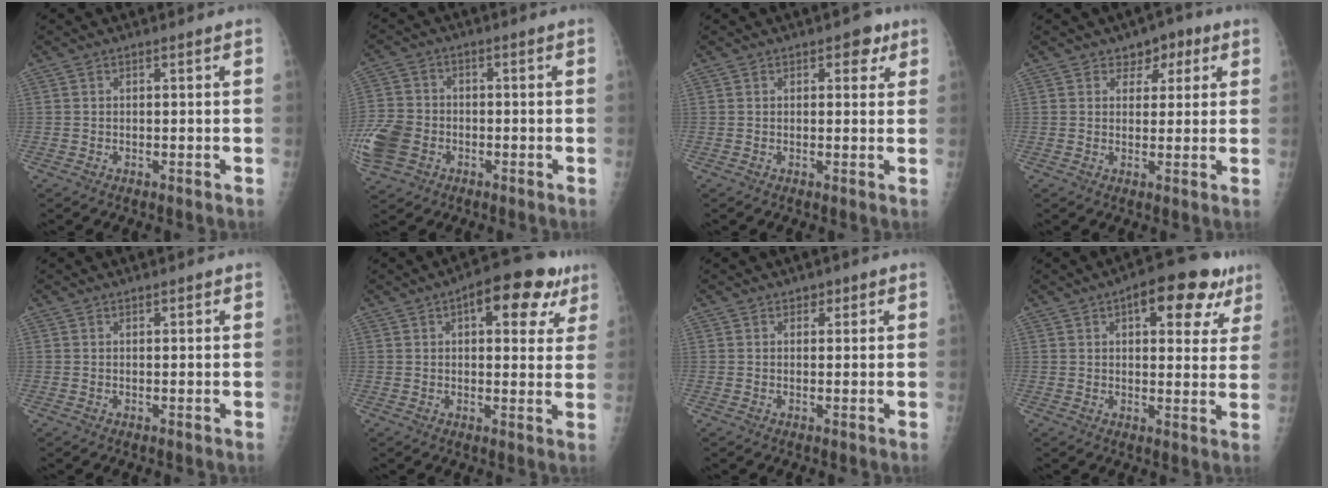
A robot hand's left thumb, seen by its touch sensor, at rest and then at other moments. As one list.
[{"total": 10.2, "force": [-3.6, 7.9, 5.4], "torque": [-0.122, 0.011, -0.070]}, {"total": 3.2, "force": [1.5, 2.0, 2.0], "torque": [0.001, -0.002, 0.013]}, {"total": 5.0, "force": [2.5, 3.6, 2.3], "torque": [0.006, -0.005, 0.029]}, {"total": 0.7, "force": [0.4, 0.3, 0.5], "torque": [-0.004, 0.000, 0.005]}, {"total": 13.2, "force": [6.3, 6.1, 9.9], "torque": [-0.084, -0.001, 0.074]}, {"total": 1.6, "force": [0.9, 1.1, 0.7], "torque": [0.005, -0.002, 0.008]}, {"total": 14.1, "force": [7.1, 6.3, 10.3], "torque": [-0.087, -0.009, 0.086]}]